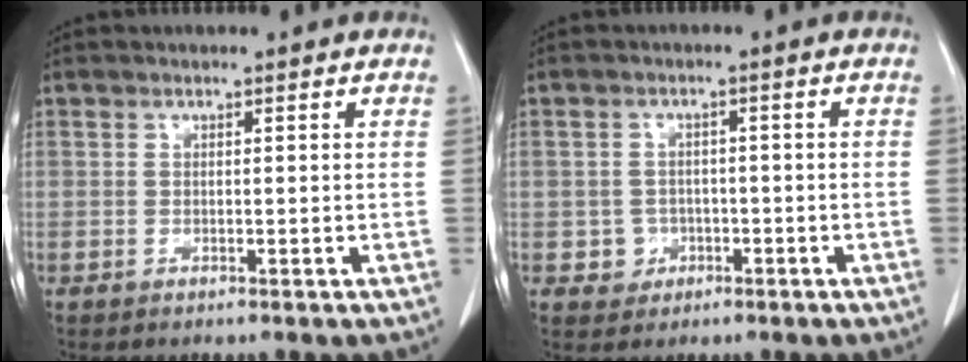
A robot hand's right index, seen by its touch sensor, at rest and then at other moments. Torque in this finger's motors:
{"motor_torque": [-0.04, 0.06, -0.27, -0.10]}